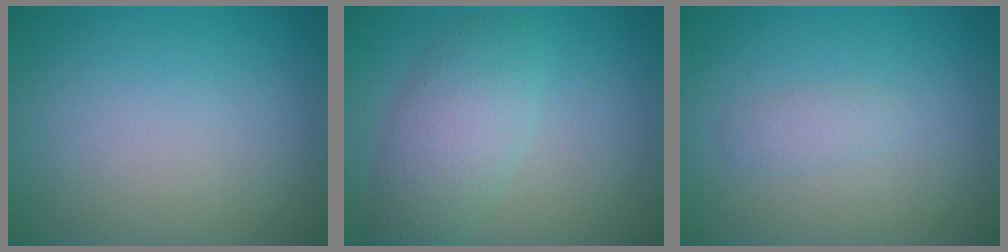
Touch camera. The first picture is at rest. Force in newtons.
{"total": 4.4, "press": 4.4, "slide": 0.0}
{"total": 1.0, "press": 1.0, "slide": 0.0}